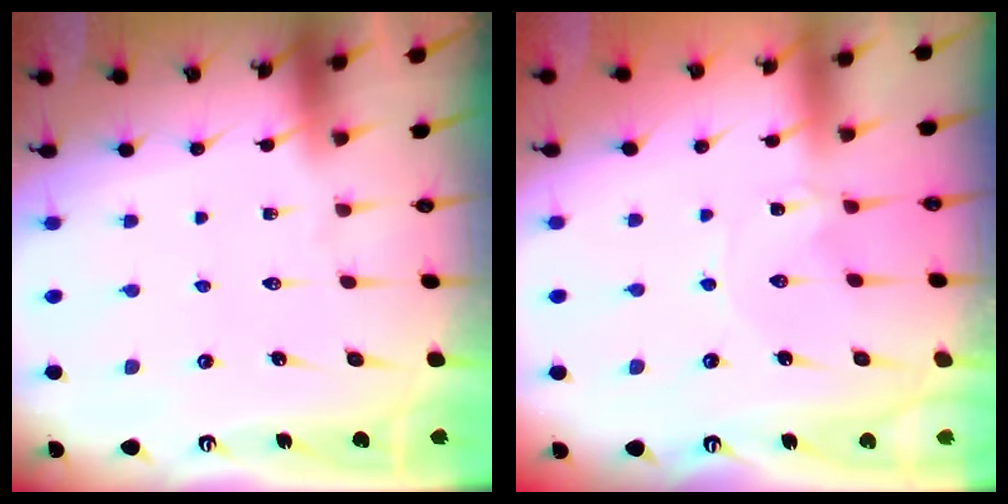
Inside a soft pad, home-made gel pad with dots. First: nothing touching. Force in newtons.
{"total": 0.0}